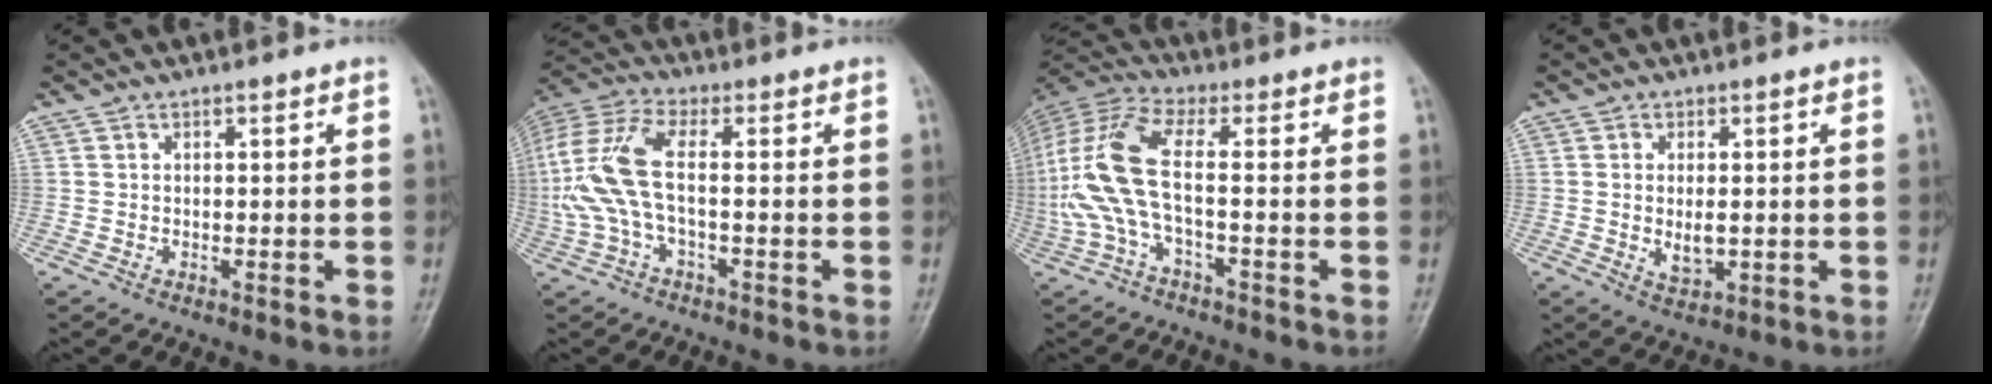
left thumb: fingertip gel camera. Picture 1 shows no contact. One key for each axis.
{"total": 11.4, "fx": -0.7, "fy": 4.3, "fz": 10.6, "tx": -0.263, "ty": 0.029, "tz": -0.018}
{"total": 12.3, "fx": -1.8, "fy": 3.4, "fz": 11.7, "tx": -0.291, "ty": 0.037, "tz": -0.045}
{"total": 3.9, "fx": -0.3, "fy": 2.0, "fz": 3.3, "tx": -0.056, "ty": -0.005, "tz": 0.000}